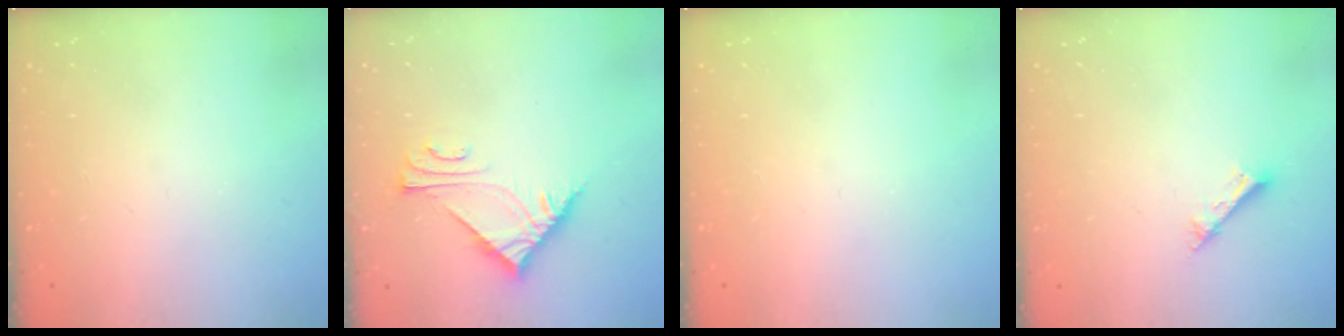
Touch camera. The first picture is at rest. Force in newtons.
{"total": 7.0, "press": 7.0, "slide": 0.2}
{"total": 0.0}
{"total": 2.5, "press": 2.5, "slide": 0.1}